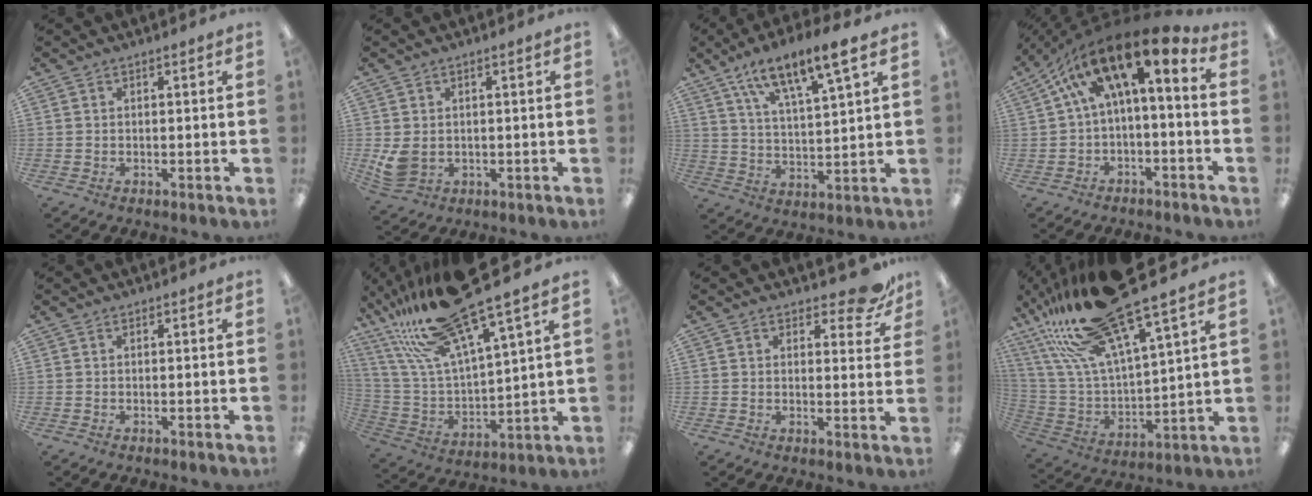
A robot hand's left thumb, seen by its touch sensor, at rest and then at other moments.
{"total": 4.6, "force": [0.3, 3.5, 2.9], "torque": [-0.065, -0.005, 0.005]}
{"total": 11.6, "force": [8.8, 2.5, 7.1], "torque": [-0.125, -0.046, 0.152]}
{"total": 14.2, "force": [5.3, 5.1, 12.2], "torque": [-0.210, -0.035, 0.085]}
{"total": 0.0}
{"total": 24.3, "force": [18.6, 5.1, 14.8], "torque": [-0.292, -0.122, 0.305]}
{"total": 6.7, "force": [5.1, 2.7, 3.6], "torque": [-0.032, -0.030, 0.084]}
{"total": 25.3, "force": [19.6, 5.2, 15.2], "torque": [-0.289, -0.130, 0.325]}